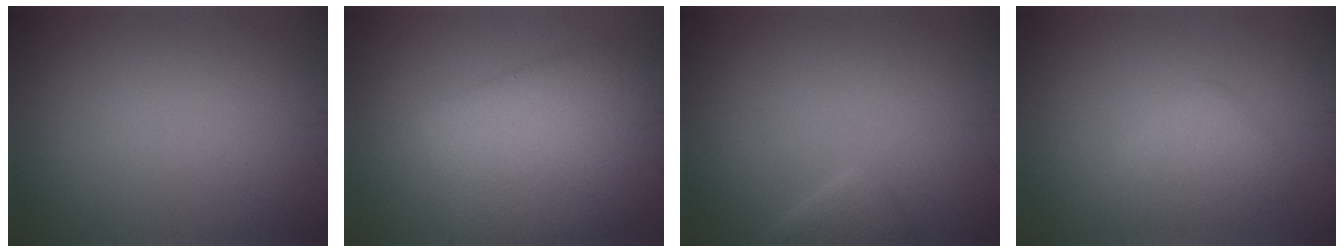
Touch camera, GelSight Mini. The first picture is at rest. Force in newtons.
{"total": 9.0, "press": 9.0, "slide": 0.3}
{"total": 2.0, "press": 1.9, "slide": 0.2}
{"total": 2.6, "press": 2.6, "slide": 0.2}